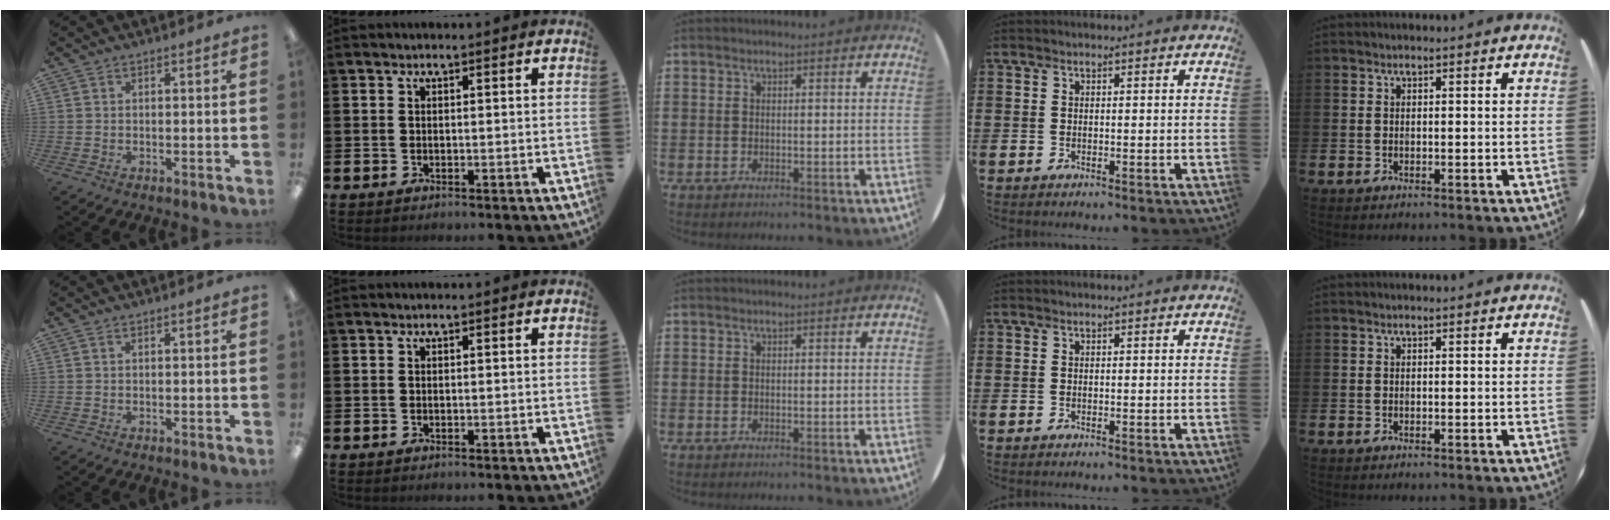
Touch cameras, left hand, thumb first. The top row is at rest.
{}